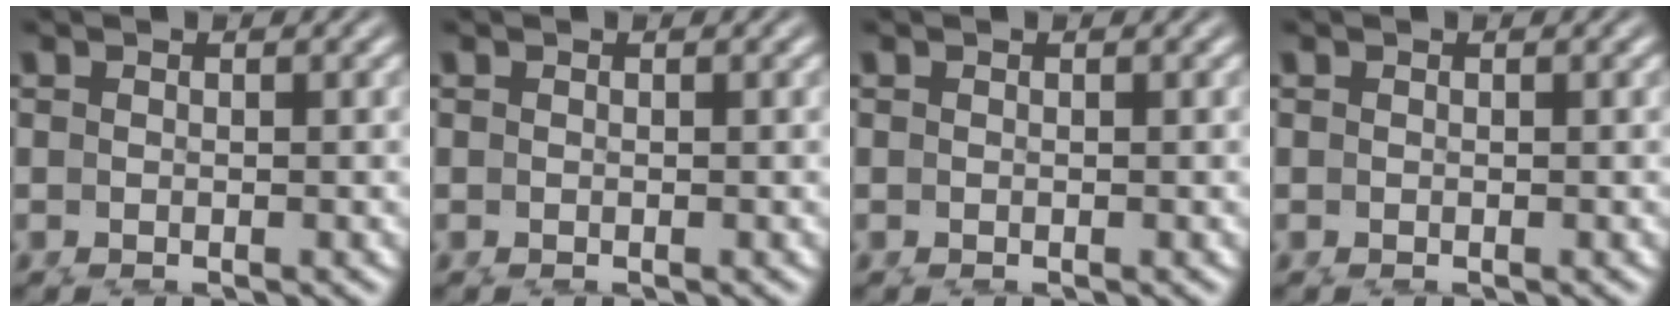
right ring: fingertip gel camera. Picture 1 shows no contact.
{"total": 0.0}
{"total": 0.0}
{"total": 0.0}